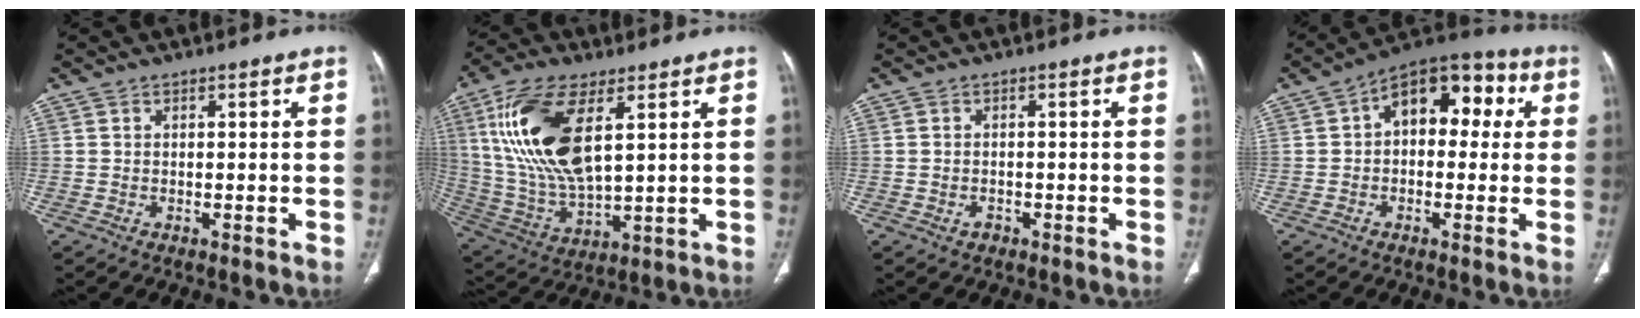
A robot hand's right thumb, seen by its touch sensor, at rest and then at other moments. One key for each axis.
{"total": 19.0, "fx": 6.0, "fy": 8.3, "fz": 16.0, "tx": -0.330, "ty": -0.020, "tz": 0.122}
{"total": 1.4, "fx": -0.7, "fy": 1.0, "fz": 0.6, "tx": -0.009, "ty": 0.008, "tz": -0.009}
{"total": 13.1, "fx": 2.4, "fy": 8.3, "fz": 9.9, "tx": -0.096, "ty": 0.039, "tz": 0.022}